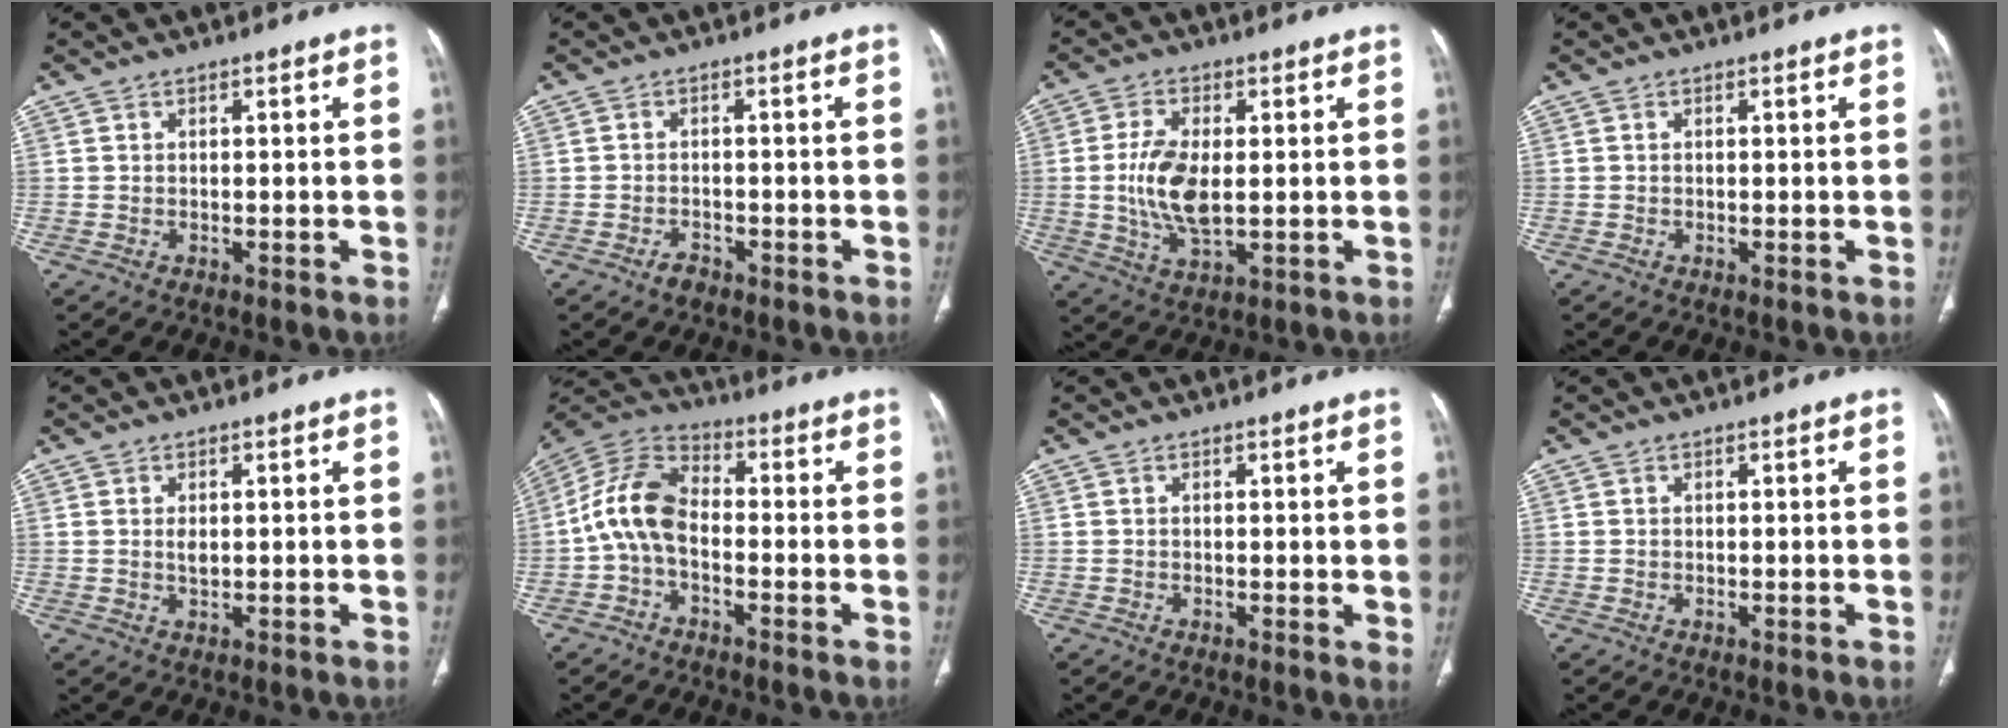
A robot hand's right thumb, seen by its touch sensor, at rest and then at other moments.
{"total": 1.9, "force": [-1.4, 1.1, 0.6], "torque": [-0.014, 0.009, -0.023]}
{"total": 9.6, "force": [0.1, 4.4, 8.5], "torque": [-0.178, -0.011, 0.006]}
{"total": 0.0}
{"total": 1.6, "force": [0.4, 0.7, 1.4], "torque": [-0.026, -0.005, 0.010]}
{"total": 10.3, "force": [-1.9, 6.4, 7.9], "torque": [-0.152, 0.036, -0.051]}
{"total": 1.3, "force": [0.2, 0.4, 1.2], "torque": [-0.016, -0.005, 0.000]}
{"total": 0.0}